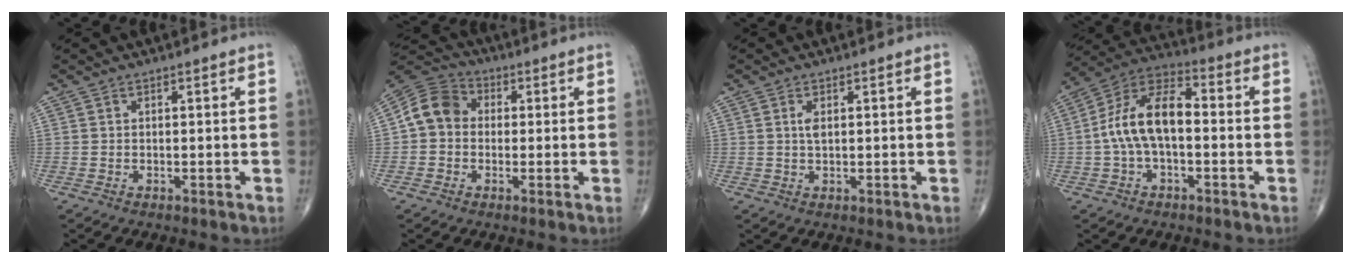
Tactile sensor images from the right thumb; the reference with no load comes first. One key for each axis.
{"total": 8.5, "fx": 0.1, "fy": 7.2, "fz": 4.6, "tx": -0.072, "ty": 0.028, "tz": -0.013}
{"total": 1.8, "fx": 0.5, "fy": 0.8, "fz": 1.5, "tx": -0.030, "ty": 0.000, "tz": 0.013}
{"total": 12.8, "fx": -0.7, "fy": 6.6, "fz": 11.0, "tx": -0.206, "ty": 0.044, "tz": -0.023}